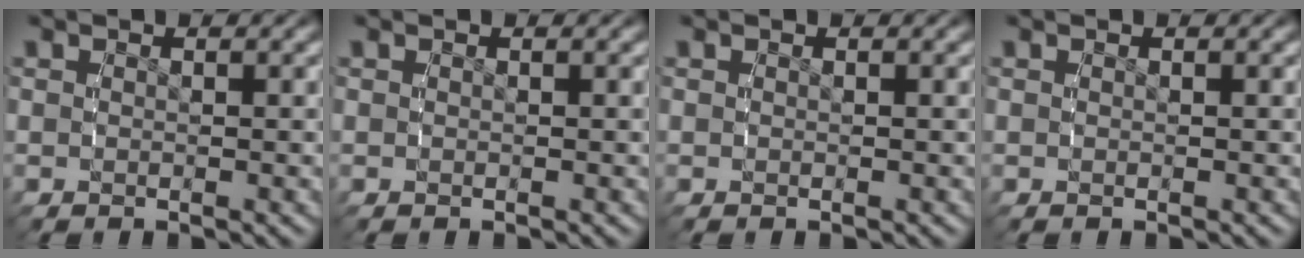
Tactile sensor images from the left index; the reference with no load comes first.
{"total": 0.0}
{"total": 0.0}
{"total": 0.0}